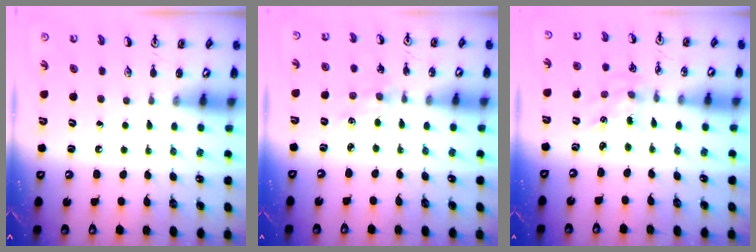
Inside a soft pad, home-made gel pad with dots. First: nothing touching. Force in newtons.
{"total": 1.2, "press": 1.2, "slide": 0.2}
{"total": 2.3, "press": 2.3, "slide": 0.3}